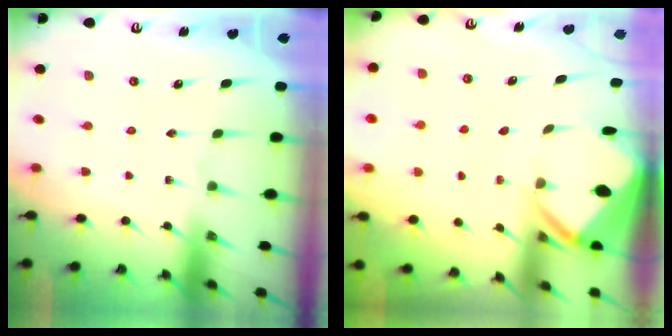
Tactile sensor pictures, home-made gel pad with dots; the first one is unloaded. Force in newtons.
{"total": 3.2, "press": 3.2, "slide": 0.3}